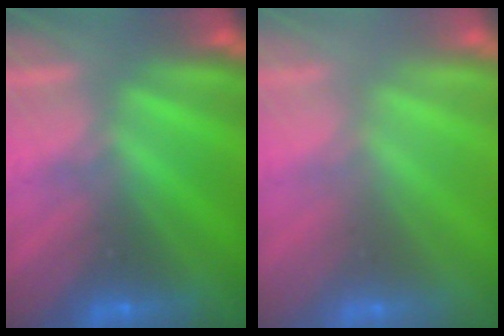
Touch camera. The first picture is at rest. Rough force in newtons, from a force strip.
{"total": 2.7}